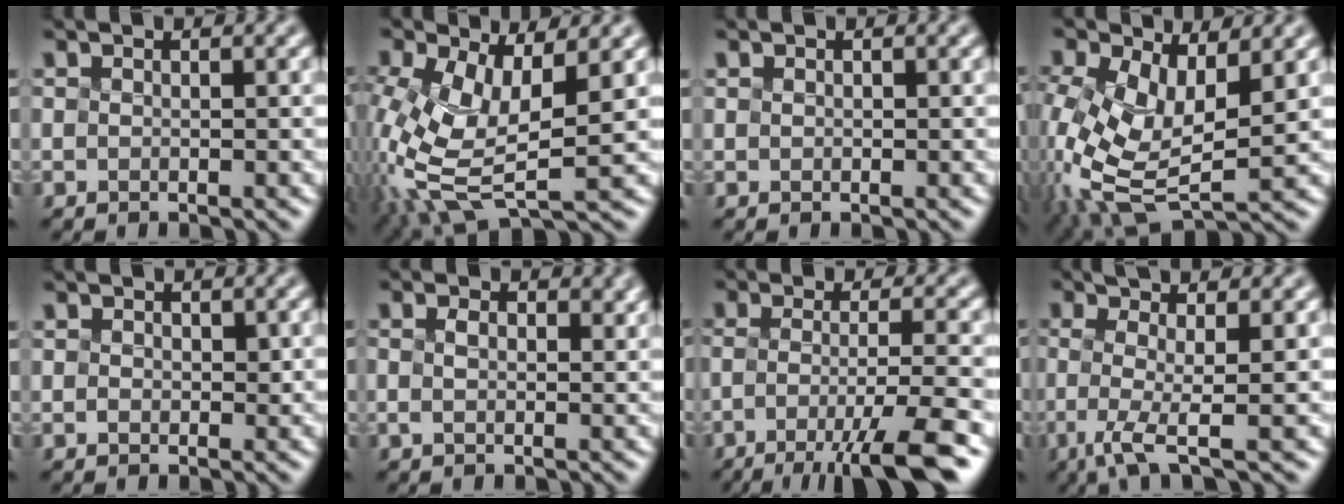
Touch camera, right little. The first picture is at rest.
{"total": 5.9, "force": [-1.8, 2.4, 5.1], "torque": [-0.151, -0.031, -0.002]}
{"total": 0.8, "force": [-0.2, -0.5, -0.7], "torque": [0.001, -0.006, 0.008]}
{"total": 7.1, "force": [-1.5, 3.7, 5.9], "torque": [-0.167, -0.035, 0.005]}
{"total": 1.2, "force": [-0.6, -0.7, -0.8], "torque": [0.000, -0.014, 0.023]}
{"total": 0.9, "force": [-0.6, -0.5, -0.5], "torque": [-0.011, -0.011, 0.018]}
{"total": 6.5, "force": [-4.3, 0.0, 4.8], "torque": [-0.081, -0.022, -0.049]}
{"total": 3.2, "force": [-1.7, -0.5, 2.7], "torque": [-0.071, -0.014, -0.006]}